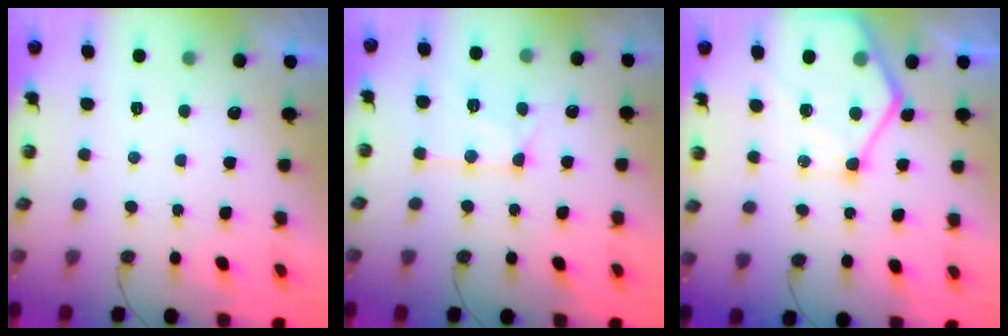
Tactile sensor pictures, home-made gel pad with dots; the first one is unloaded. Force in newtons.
{"total": 12.7, "press": 12.7, "slide": 1.3}
{"total": 16.0, "press": 16.0, "slide": 1.6}